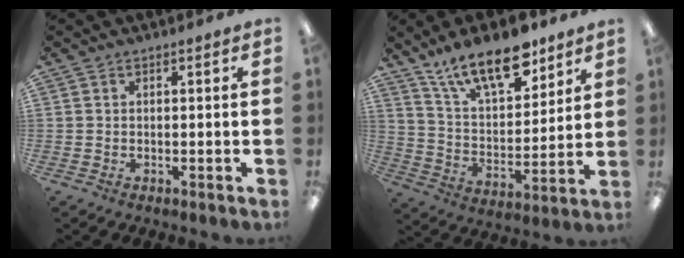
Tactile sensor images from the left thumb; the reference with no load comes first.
{"total": 17.8, "force": [12.6, 7.1, 10.4], "torque": [-0.181, -0.064, 0.217]}